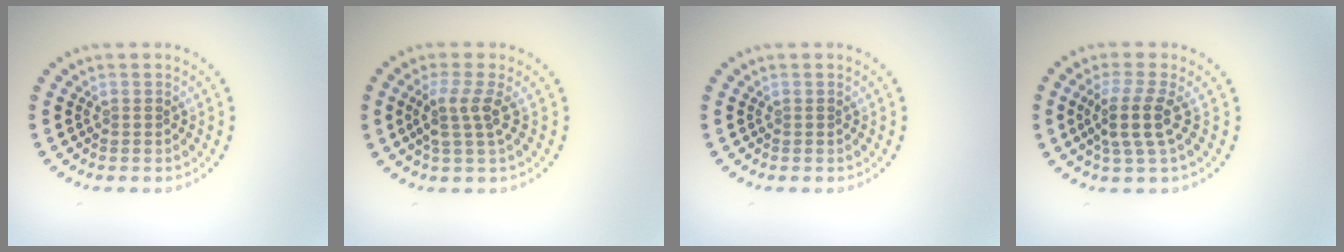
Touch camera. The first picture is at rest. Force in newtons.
{"total": 2.6, "press": 2.0, "slide": 1.8}
{"total": 0.0}
{"total": 3.2, "press": 2.5, "slide": 2.0}